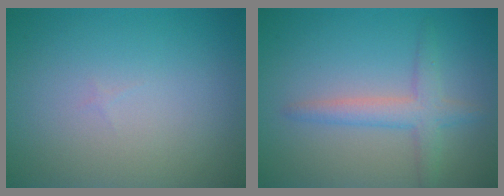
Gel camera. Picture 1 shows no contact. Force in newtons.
{"total": 2.9, "press": 2.9, "slide": 0.2}